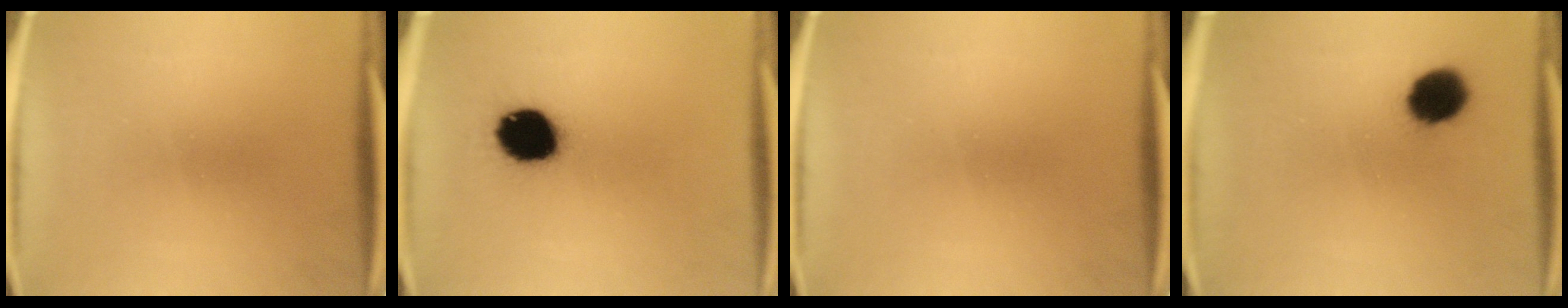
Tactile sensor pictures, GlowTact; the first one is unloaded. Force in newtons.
{"total": 13.5}
{"total": 0.0}
{"total": 9.1}